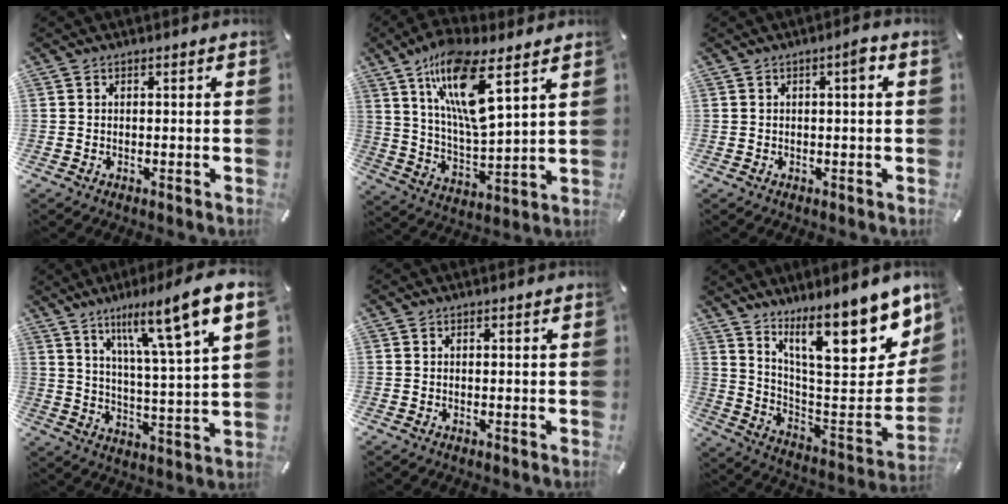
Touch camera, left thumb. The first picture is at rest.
{"total": 16.3, "force": [9.5, 4.6, 12.4], "torque": [-0.247, -0.041, 0.159]}
{"total": 3.0, "force": [0.8, 0.4, 2.8], "torque": [-0.040, -0.002, 0.007]}
{"total": 14.0, "force": [9.2, 1.7, 10.5], "torque": [-0.161, -0.056, 0.137]}
{"total": 0.0}
{"total": 21.5, "force": [14.2, 7.0, 14.6], "torque": [-0.198, -0.111, 0.229]}